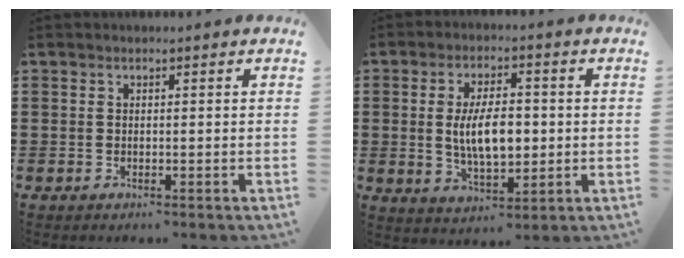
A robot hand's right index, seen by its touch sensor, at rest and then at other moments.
{"total": 7.9, "force": [0.2, 3.7, 7.0], "torque": [-0.120, -0.004, -0.006]}